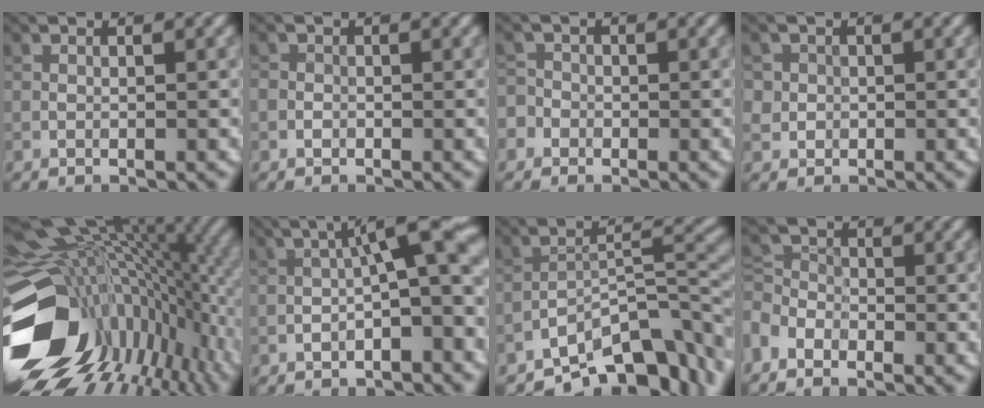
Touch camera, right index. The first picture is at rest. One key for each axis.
{"total": 0.9, "fx": -0.4, "fy": 0.9, "fz": 0.1, "tx": 0.008, "ty": -0.002, "tz": -0.008}
{"total": 2.6, "fx": -1.4, "fy": 2.2, "fz": 0.5, "tx": 0.010, "ty": 0.007, "tz": -0.036}
{"total": 2.3, "fx": 0.3, "fy": 2.2, "fz": 0.5, "tx": 0.004, "ty": 0.008, "tz": 0.008}
{"total": 19.1, "fx": -4.3, "fy": 13.0, "fz": 13.3, "tx": -0.236, "ty": -0.017, "tz": -0.040}
{"total": 6.1, "fx": -0.5, "fy": 1.3, "fz": 5.9, "tx": -0.081, "ty": 0.023, "tz": -0.016}
{"total": 8.8, "fx": -6.7, "fy": 3.0, "fz": 4.8, "tx": -0.050, "ty": -0.002, "tz": -0.125}
{"total": 3.3, "fx": -2.3, "fy": 2.0, "fz": 1.1, "tx": -0.028, "ty": 0.002, "tz": -0.057}